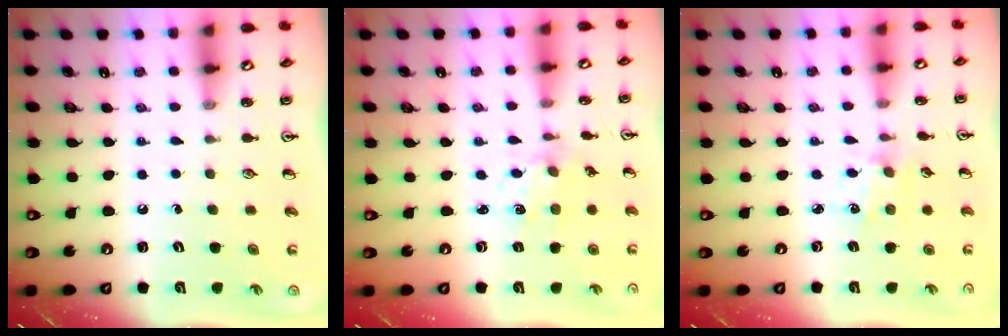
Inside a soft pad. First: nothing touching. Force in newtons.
{"total": 2.4, "press": 2.4, "slide": 0.4}
{"total": 1.7, "press": 1.7, "slide": 0.3}